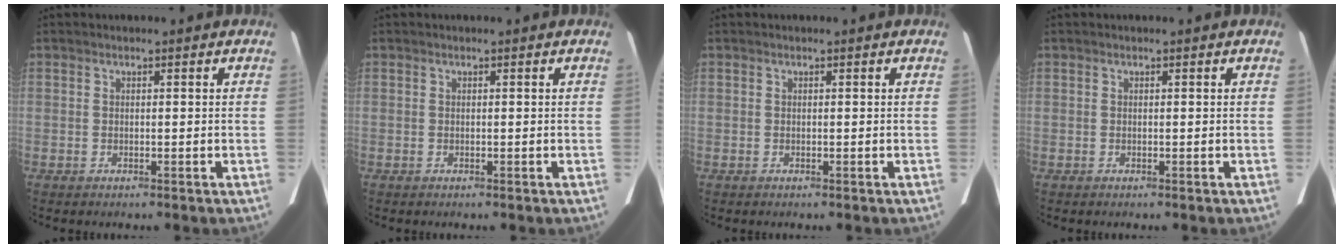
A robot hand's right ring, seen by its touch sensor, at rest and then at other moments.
{"total": 0.0}
{"total": 0.0}
{"total": 0.0}